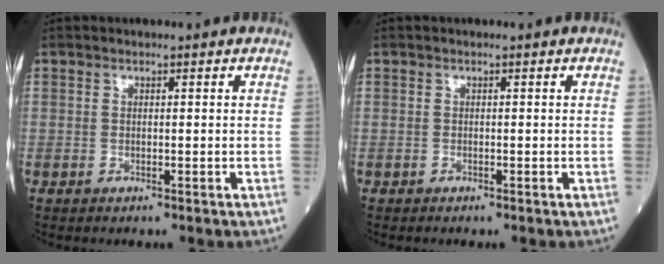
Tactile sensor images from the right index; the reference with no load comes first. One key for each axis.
{"total": 0.0}